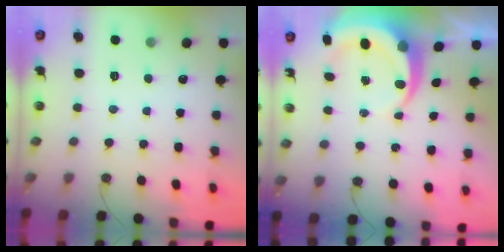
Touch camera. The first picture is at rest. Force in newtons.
{"total": 8.2, "press": 8.1, "slide": 1.0}